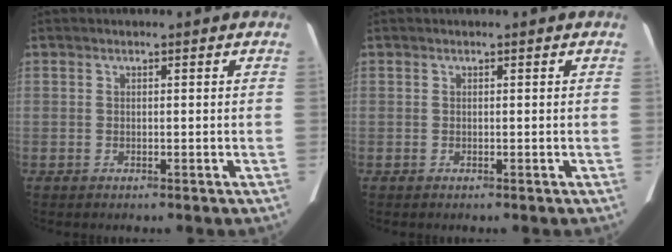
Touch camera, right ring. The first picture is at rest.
{"total": 0.0}